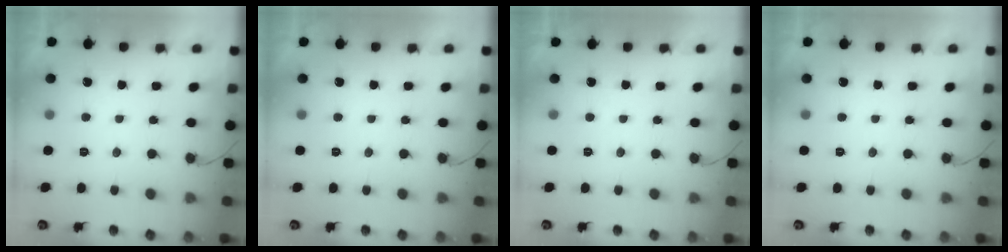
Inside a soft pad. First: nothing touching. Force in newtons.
{"total": 0.0}
{"total": 1.8, "press": 1.8, "slide": 0.1}
{"total": 0.0}